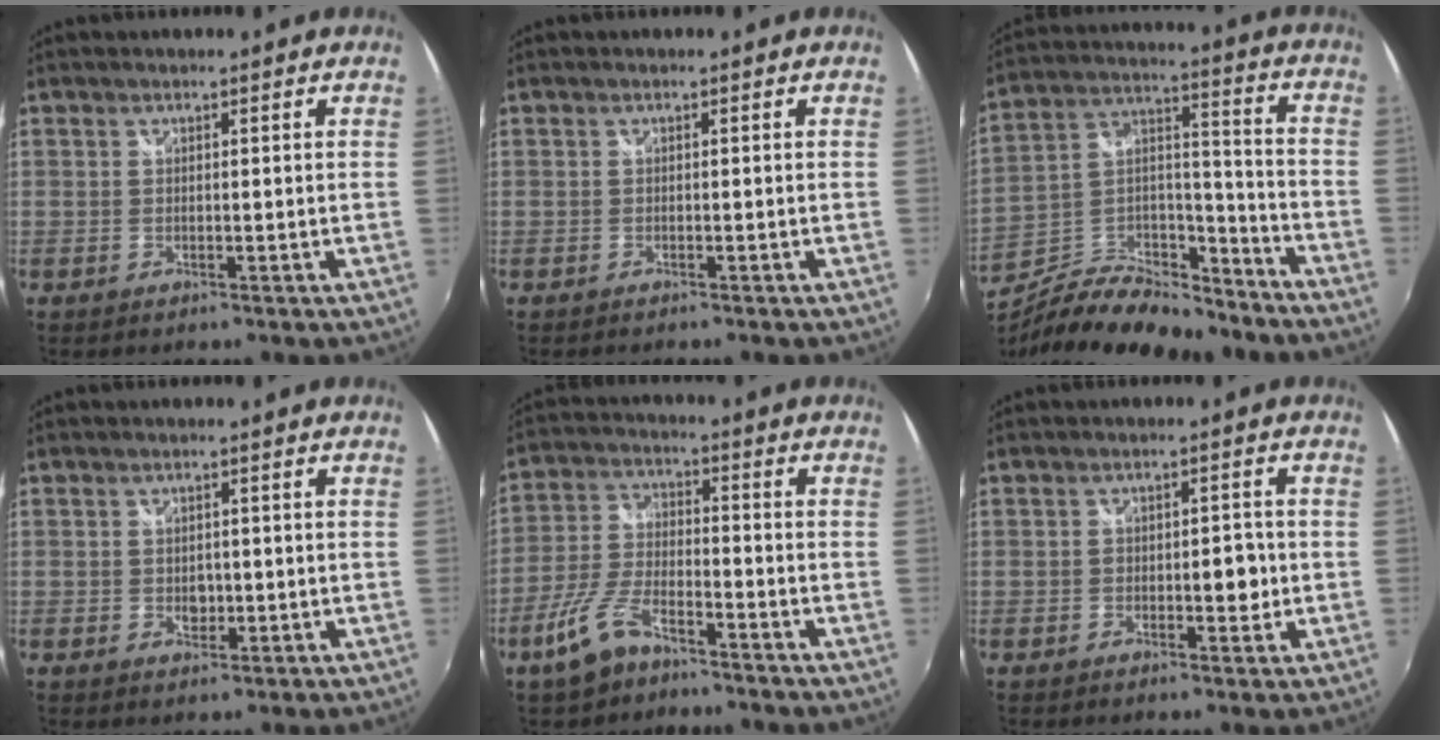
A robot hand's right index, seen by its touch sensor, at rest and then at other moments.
{"total": 0.7, "force": [-0.6, 0.3, -0.1], "torque": [-0.003, -0.005, -0.012]}
{"total": 18.0, "force": [-13.8, 6.4, 9.5], "torque": [-0.188, 0.013, -0.230]}
{"total": 2.6, "force": [-0.4, 2.1, 1.4], "torque": [-0.021, -0.001, -0.007]}
{"total": 8.7, "force": [-6.3, 3.4, 5.0], "torque": [-0.112, 0.001, -0.117]}
{"total": 3.8, "force": [-0.9, 2.4, 2.9], "torque": [-0.039, 0.002, -0.013]}